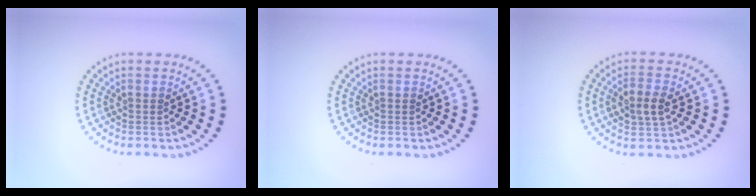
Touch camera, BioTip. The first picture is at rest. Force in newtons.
{"total": 0.0}
{"total": 2.7, "press": 2.7, "slide": 0.4}